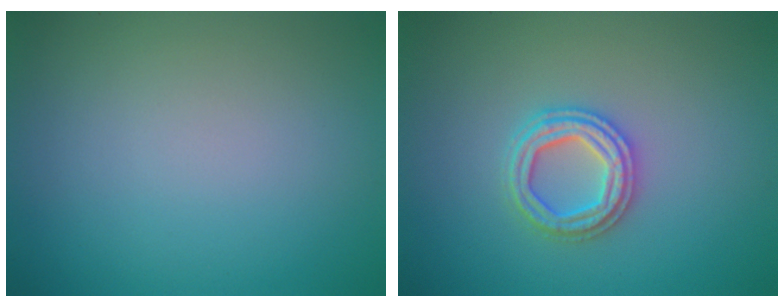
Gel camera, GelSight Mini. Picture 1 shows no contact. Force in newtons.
{"total": 2.9, "press": 2.9, "slide": 0.6}